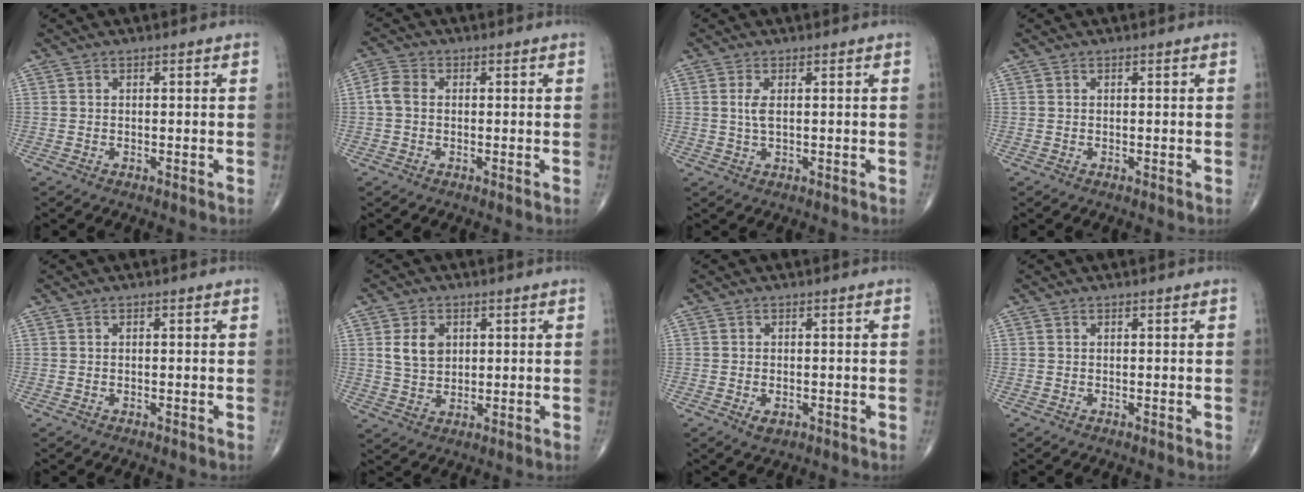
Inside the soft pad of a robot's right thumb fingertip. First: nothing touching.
{"total": 3.6, "force": [0.0, 2.7, 2.3], "torque": [-0.050, 0.013, -0.007]}
{"total": 2.6, "force": [0.5, 1.0, 2.3], "torque": [-0.054, -0.001, 0.014]}
{"total": 0.0}
{"total": 0.0}
{"total": 6.1, "force": [1.8, 4.5, 3.7], "torque": [-0.046, -0.009, 0.036]}
{"total": 2.2, "force": [-0.8, 1.4, 1.5], "torque": [-0.020, 0.001, -0.008]}
{"total": 0.0}